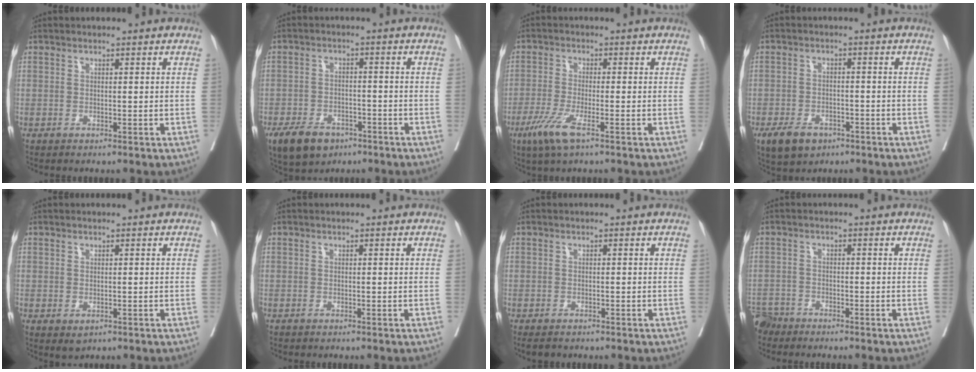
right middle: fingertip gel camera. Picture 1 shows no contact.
{"total": 8.2, "force": [-5.3, 4.8, 4.0], "torque": [-0.072, -0.001, -0.083]}
{"total": 5.6, "force": [-3.2, 0.6, 4.6], "torque": [-0.101, -0.015, -0.061]}
{"total": 5.8, "force": [-3.6, 3.5, 2.9], "torque": [-0.055, -0.002, -0.053]}
{"total": 1.3, "force": [-0.3, 0.9, 1.0], "torque": [-0.014, -0.004, 0.004]}
{"total": 0.0}
{"total": 2.0, "force": [-1.7, 0.9, 0.7], "torque": [-0.013, -0.005, -0.022]}
{"total": 3.8, "force": [-3.6, 1.1, -0.4], "torque": [0.010, -0.006, -0.070]}